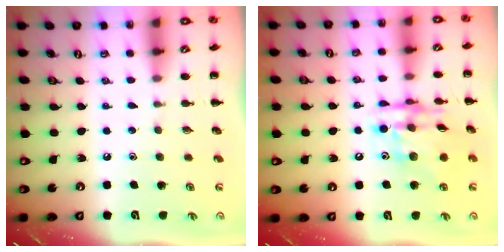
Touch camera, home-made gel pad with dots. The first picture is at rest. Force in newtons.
{"total": 14.6, "press": 14.2, "slide": 3.5}